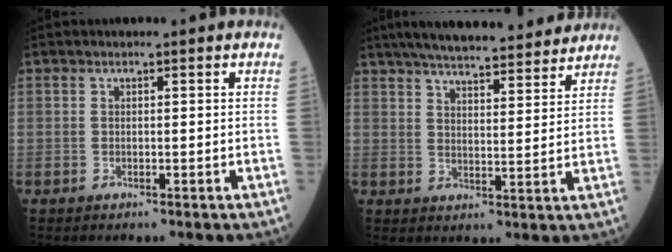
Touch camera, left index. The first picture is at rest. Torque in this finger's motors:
{"motor_torque": [1.02, -1.02, 0.14, 0.09]}